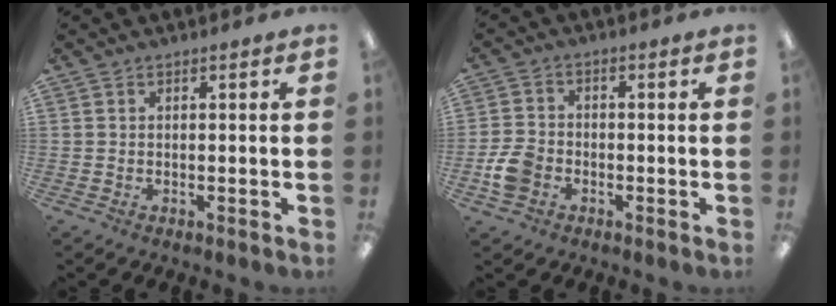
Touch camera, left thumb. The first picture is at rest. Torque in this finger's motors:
{"motor_torque": [-0.07, 0.38, 0.40, 0.02, 0.02]}